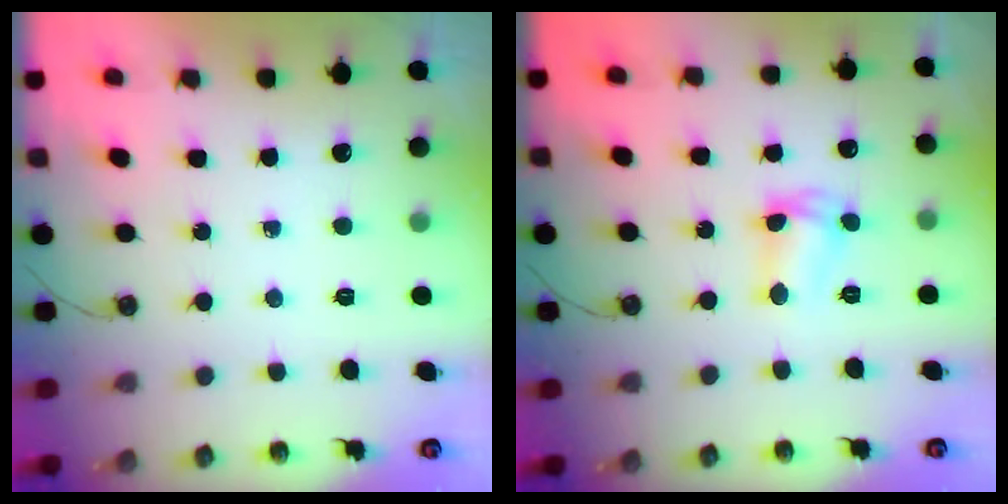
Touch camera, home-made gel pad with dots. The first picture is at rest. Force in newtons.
{"total": 5.9, "press": 5.9, "slide": 0.4}